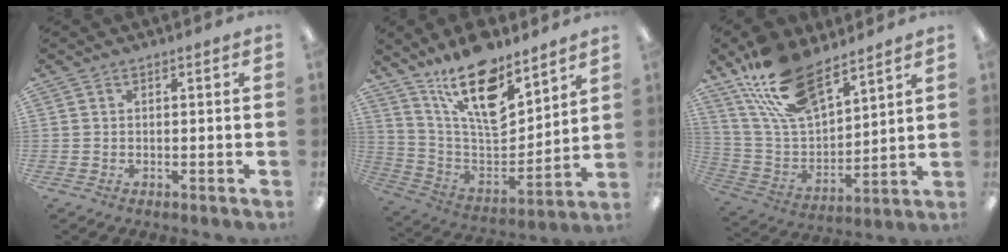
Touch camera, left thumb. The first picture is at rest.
{"total": 19.1, "force": [13.0, 7.7, 11.7], "torque": [-0.199, -0.086, 0.229]}
{"total": 18.7, "force": [13.4, 8.1, 10.2], "torque": [-0.210, -0.065, 0.246]}